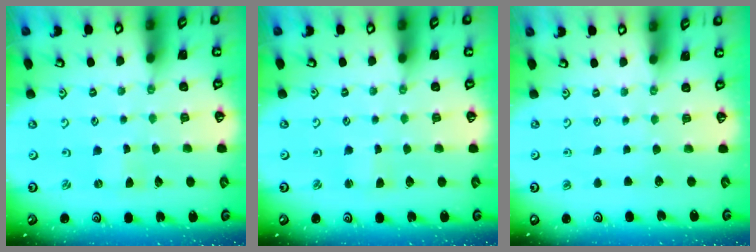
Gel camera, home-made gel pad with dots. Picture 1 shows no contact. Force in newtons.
{"total": 1.9, "press": 1.8, "slide": 0.3}
{"total": 0.0}